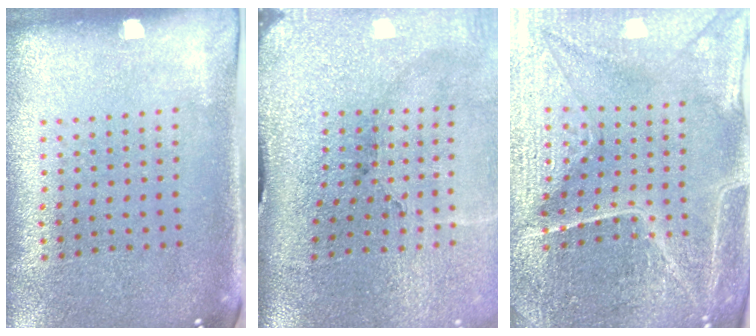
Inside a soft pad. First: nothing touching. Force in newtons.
{"total": 4.9, "press": 3.9, "slide": 3.0}
{"total": 5.3, "press": 4.9, "slide": 1.9}